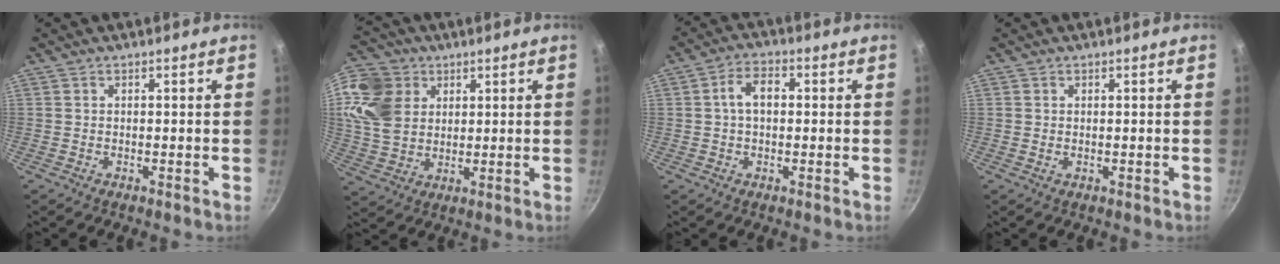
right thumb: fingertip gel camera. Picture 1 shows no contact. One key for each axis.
{"total": 14.6, "fx": 5.5, "fy": 11.5, "fz": 7.1, "tx": -0.128, "ty": -0.010, "tz": 0.108}
{"total": 5.6, "fx": 0.6, "fy": 3.6, "fz": 4.3, "tx": -0.063, "ty": 0.017, "tz": 0.003}
{"total": 0.0}